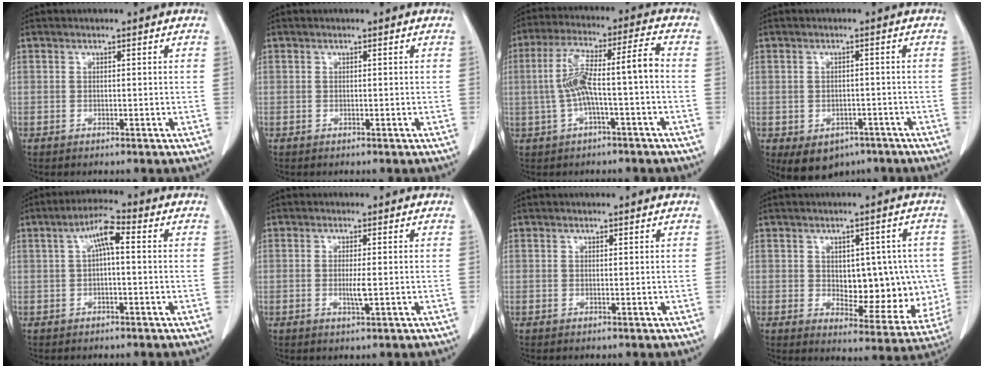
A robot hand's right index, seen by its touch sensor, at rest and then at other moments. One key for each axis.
{"total": 0.0}
{"total": 9.9, "fx": -1.1, "fy": 1.2, "fz": 9.8, "tx": -0.193, "ty": 0.043, "tz": -0.019}
{"total": 6.8, "fx": -3.8, "fy": 5.0, "fz": 2.5, "tx": -0.032, "ty": 0.007, "tz": -0.042}
{"total": 5.0, "fx": 0.9, "fy": 1.1, "fz": 4.8, "tx": -0.089, "ty": 0.019, "tz": 0.013}
{"total": 2.2, "fx": -0.3, "fy": 0.1, "fz": 2.2, "tx": -0.047, "ty": -0.005, "tz": -0.005}
{"total": 0.0}
{"total": 11.9, "fx": 0.2, "fy": 6.4, "fz": 10.0, "tx": -0.119, "ty": 0.011, "tz": 0.025}